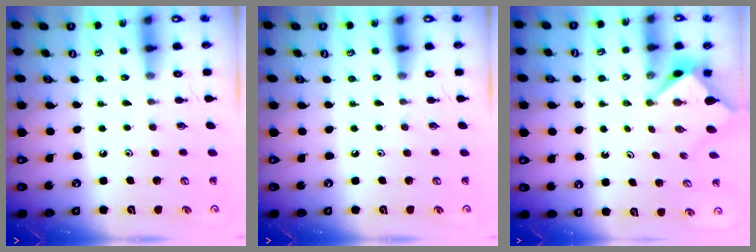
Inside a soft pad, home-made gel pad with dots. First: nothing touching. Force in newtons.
{"total": 0.0}
{"total": 3.1, "press": 3.1, "slide": 0.3}